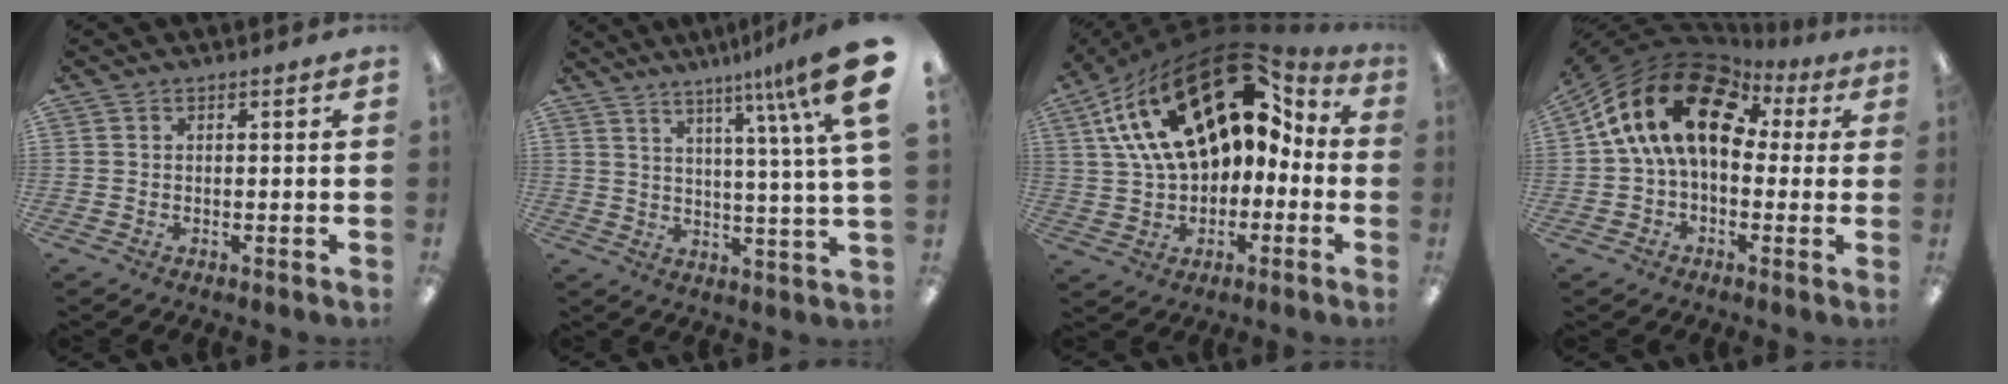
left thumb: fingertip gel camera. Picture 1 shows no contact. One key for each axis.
{"total": 14.6, "fx": 7.8, "fy": 0.6, "fz": 12.3, "tx": -0.190, "ty": -0.046, "tz": 0.112}
{"total": 25.6, "fx": 11.6, "fy": 14.5, "fz": 17.6, "tx": -0.322, "ty": -0.052, "tz": 0.204}
{"total": 18.3, "fx": 5.7, "fy": 11.4, "fz": 13.1, "tx": -0.268, "ty": -0.011, "tz": 0.099}